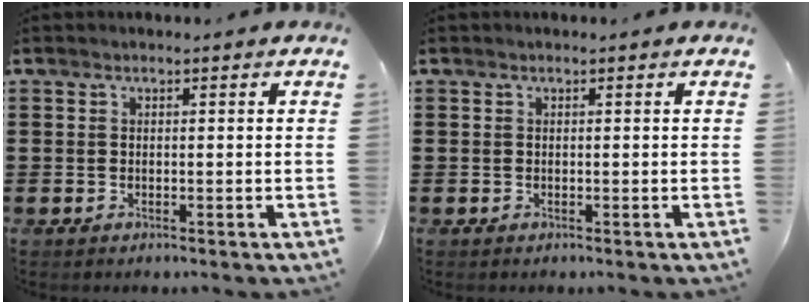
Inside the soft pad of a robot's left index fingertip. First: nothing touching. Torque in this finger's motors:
{"motor_torque": [0.00, 0.00, 0.00, 0.00]}